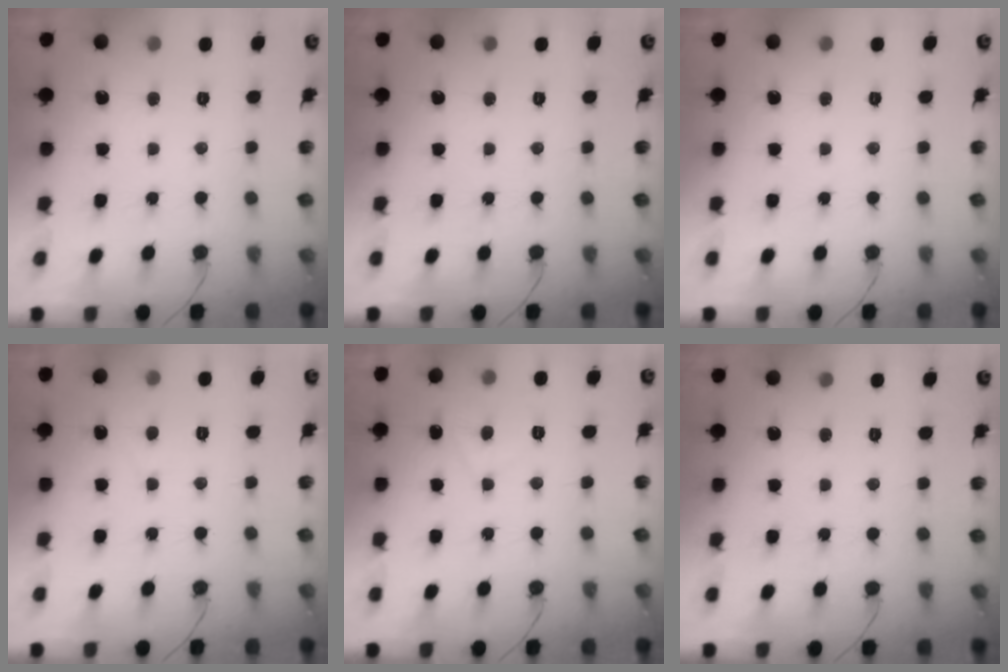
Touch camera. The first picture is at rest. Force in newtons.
{"total": 0.0}
{"total": 0.0}
{"total": 2.2, "press": 2.2, "slide": 0.3}
{"total": 2.7, "press": 2.6, "slide": 0.8}
{"total": 0.0}